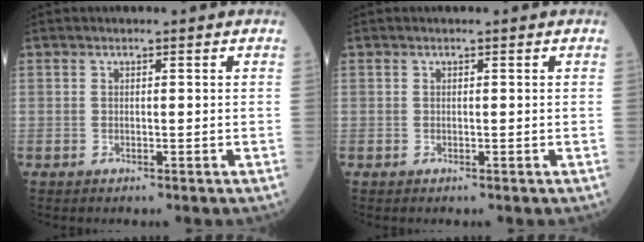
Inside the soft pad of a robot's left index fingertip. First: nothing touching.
{"total": 0.0}